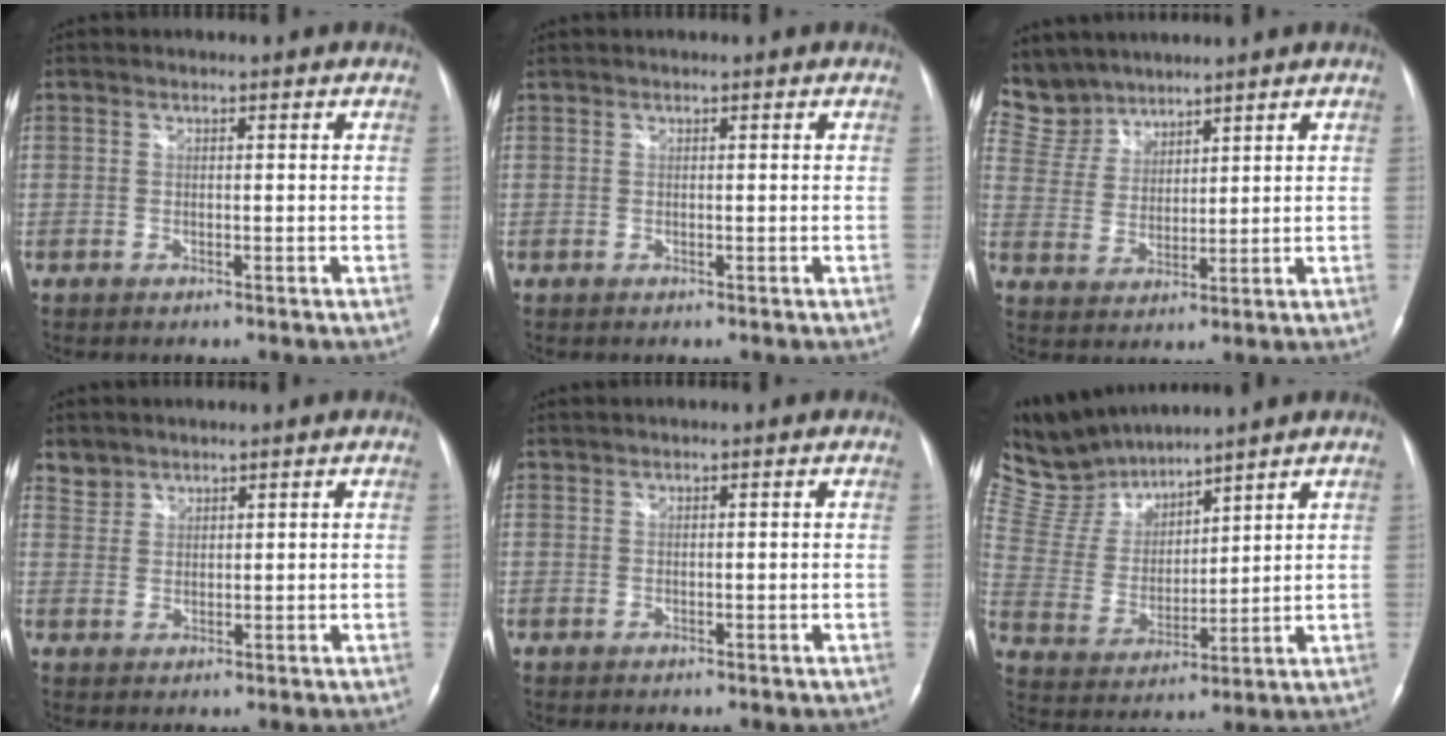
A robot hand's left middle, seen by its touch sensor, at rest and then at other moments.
{"total": 0.0}
{"total": 7.7, "force": [7.1, 2.9, -0.1], "torque": [-0.005, 0.011, 0.158]}
{"total": 2.5, "force": [2.2, 1.3, -0.4], "torque": [0.013, 0.008, 0.040]}
{"total": 0.6, "force": [0.6, 0.0, 0.1], "torque": [-0.006, 0.011, 0.017]}
{"total": 10.3, "force": [10.0, 1.9, 1.3], "torque": [-0.051, 0.011, 0.219]}